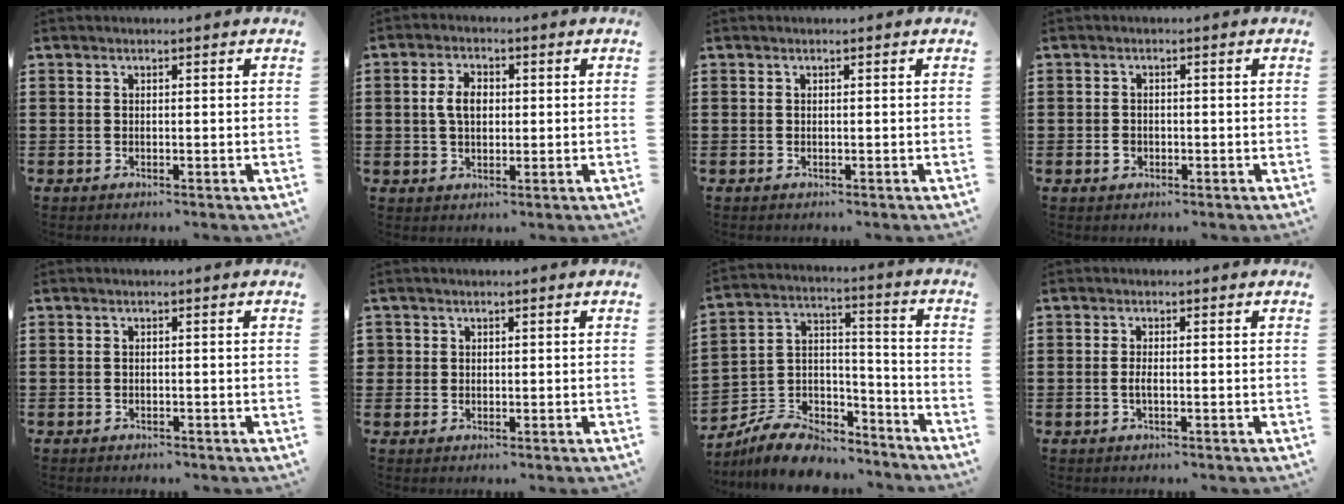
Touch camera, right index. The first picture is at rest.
{"total": 4.2, "force": [0.4, 2.7, 3.2], "torque": [-0.076, 0.011, 0.001]}
{"total": 0.0}
{"total": 1.4, "force": [-0.5, 1.1, 0.6], "torque": [-0.015, 0.004, -0.010]}
{"total": 0.6, "force": [-0.6, 0.1, 0.0], "torque": [-0.002, -0.001, -0.013]}
{"total": 1.1, "force": [0.3, 1.1, 0.2], "torque": [-0.005, 0.004, 0.006]}
{"total": 8.4, "force": [-7.6, 2.9, 1.9], "torque": [-0.048, 0.020, -0.148]}
{"total": 1.6, "force": [-0.5, 0.3, 1.5], "torque": [-0.036, -0.003, -0.011]}